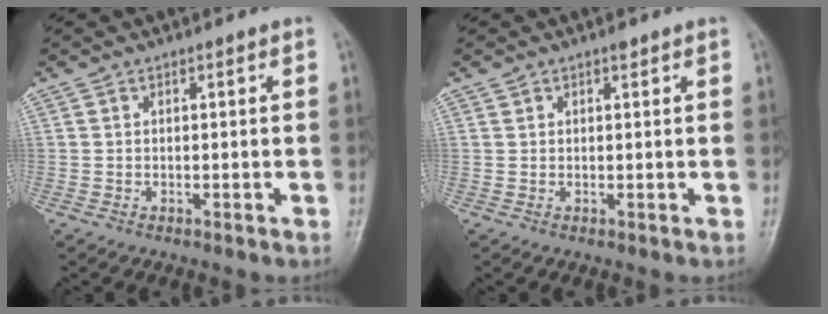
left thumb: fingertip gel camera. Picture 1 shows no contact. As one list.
[{"total": 0.9, "force": [0.7, 0.4, 0.4], "torque": [-0.001, -0.003, 0.009]}]